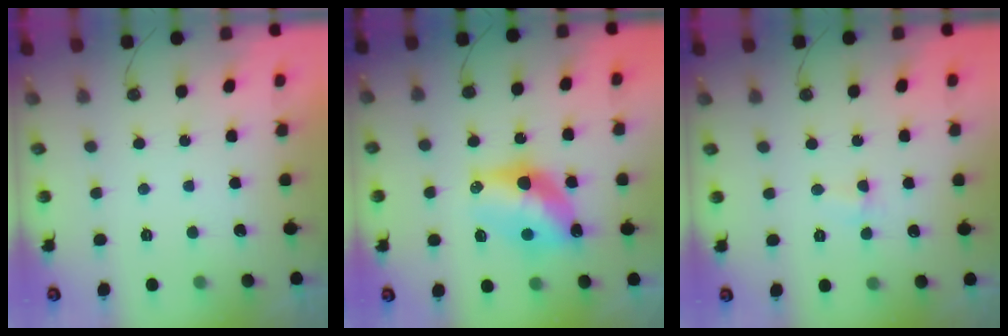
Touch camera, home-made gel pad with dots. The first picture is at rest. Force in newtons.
{"total": 13.2, "press": 13.1, "slide": 1.0}
{"total": 3.7, "press": 3.6, "slide": 0.6}